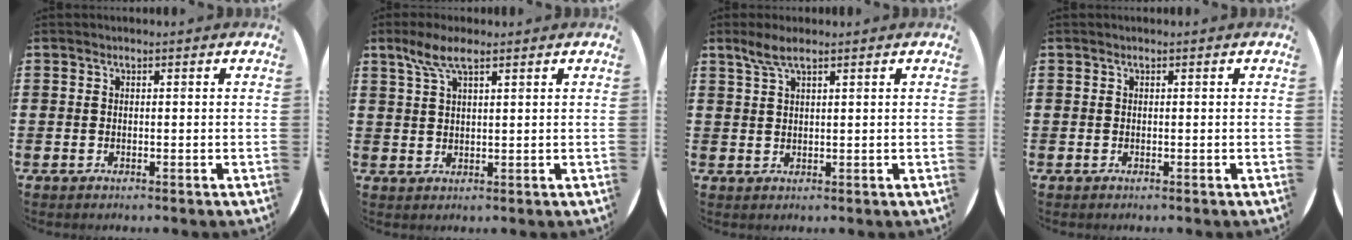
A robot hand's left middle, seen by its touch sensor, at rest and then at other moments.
{"total": 4.9, "force": [3.0, 1.4, 3.6], "torque": [-0.077, 0.008, 0.053]}
{"total": 3.1, "force": [2.2, 0.6, 2.0], "torque": [-0.044, 0.005, 0.039]}
{"total": 0.0}